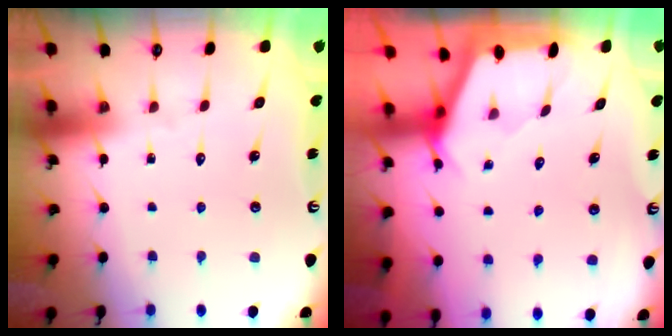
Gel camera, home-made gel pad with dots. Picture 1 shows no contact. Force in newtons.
{"total": 2.2, "press": 2.2, "slide": 0.3}